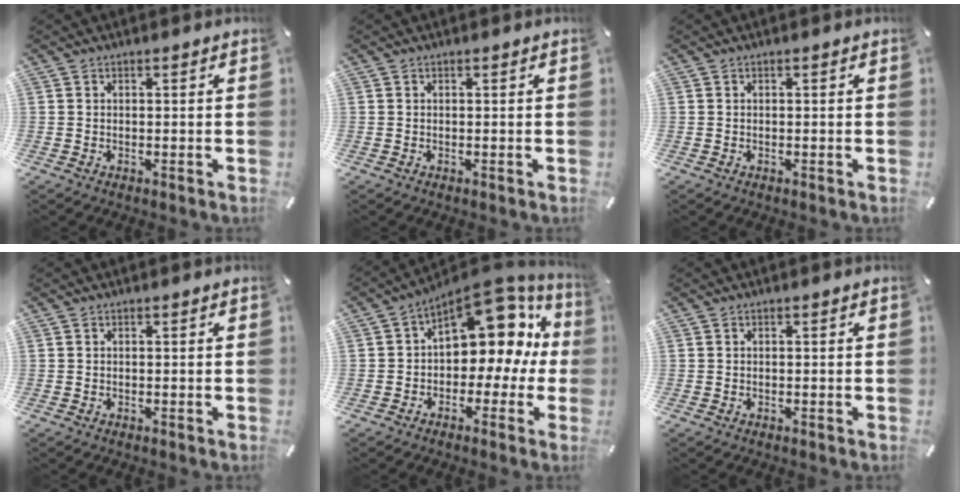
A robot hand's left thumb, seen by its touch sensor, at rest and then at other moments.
{"total": 0.0}
{"total": 0.0}
{"total": 0.0}
{"total": 12.5, "force": [5.9, 8.2, 7.5], "torque": [-0.102, -0.058, 0.102]}
{"total": 0.0}